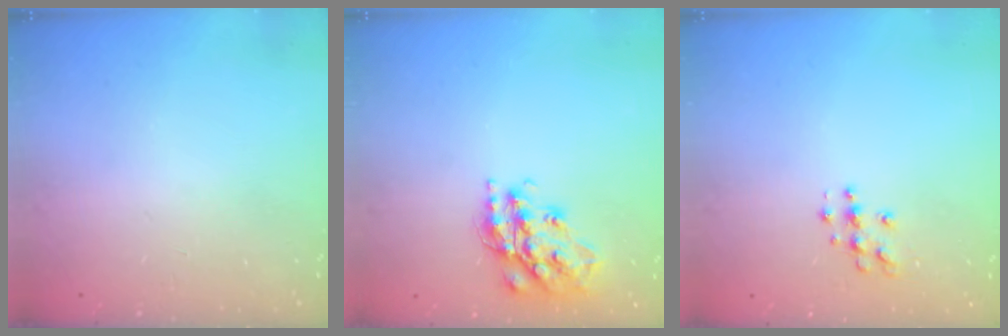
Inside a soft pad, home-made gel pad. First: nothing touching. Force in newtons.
{"total": 16.9, "press": 16.9, "slide": 1.2}
{"total": 4.5, "press": 4.4, "slide": 0.4}